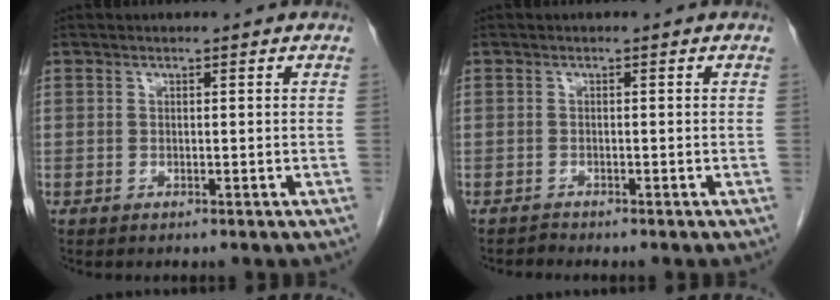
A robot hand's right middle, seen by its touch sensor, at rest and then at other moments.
{"total": 0.7, "force": [-0.6, -0.1, -0.3], "torque": [0.002, -0.005, -0.011]}